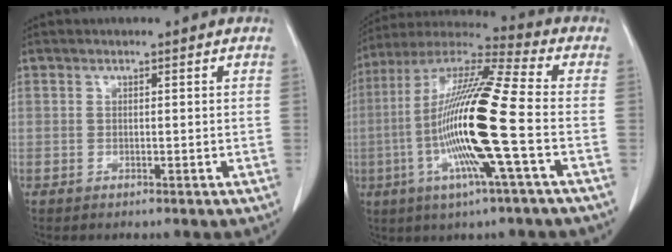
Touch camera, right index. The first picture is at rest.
{"total": 18.4, "force": [-3.7, -0.1, 18.1], "torque": [-0.361, -0.007, -0.083]}